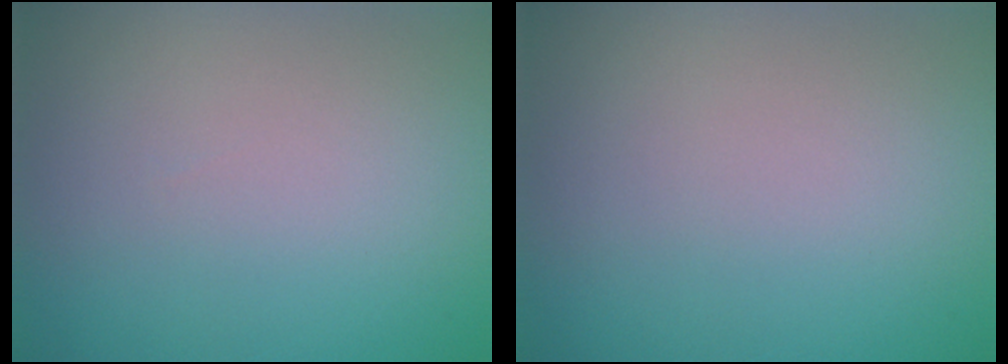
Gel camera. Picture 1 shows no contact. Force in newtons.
{"total": 0.0}